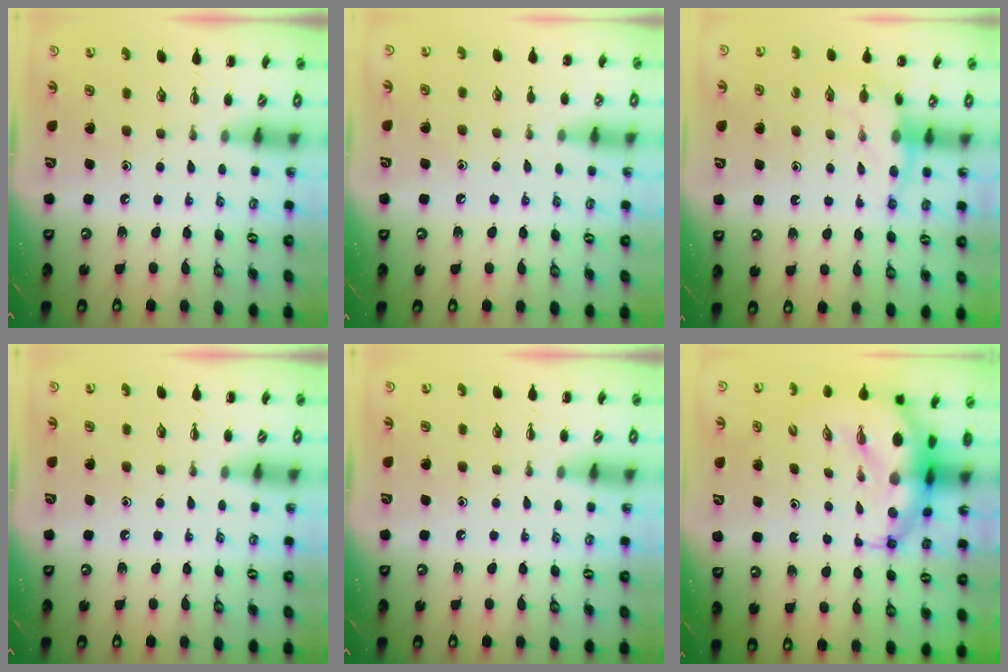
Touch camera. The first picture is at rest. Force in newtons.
{"total": 5.1, "press": 4.8, "slide": 1.8}
{"total": 8.0, "press": 7.8, "slide": 1.7}
{"total": 0.0}
{"total": 0.0}
{"total": 10.7, "press": 10.3, "slide": 2.7}